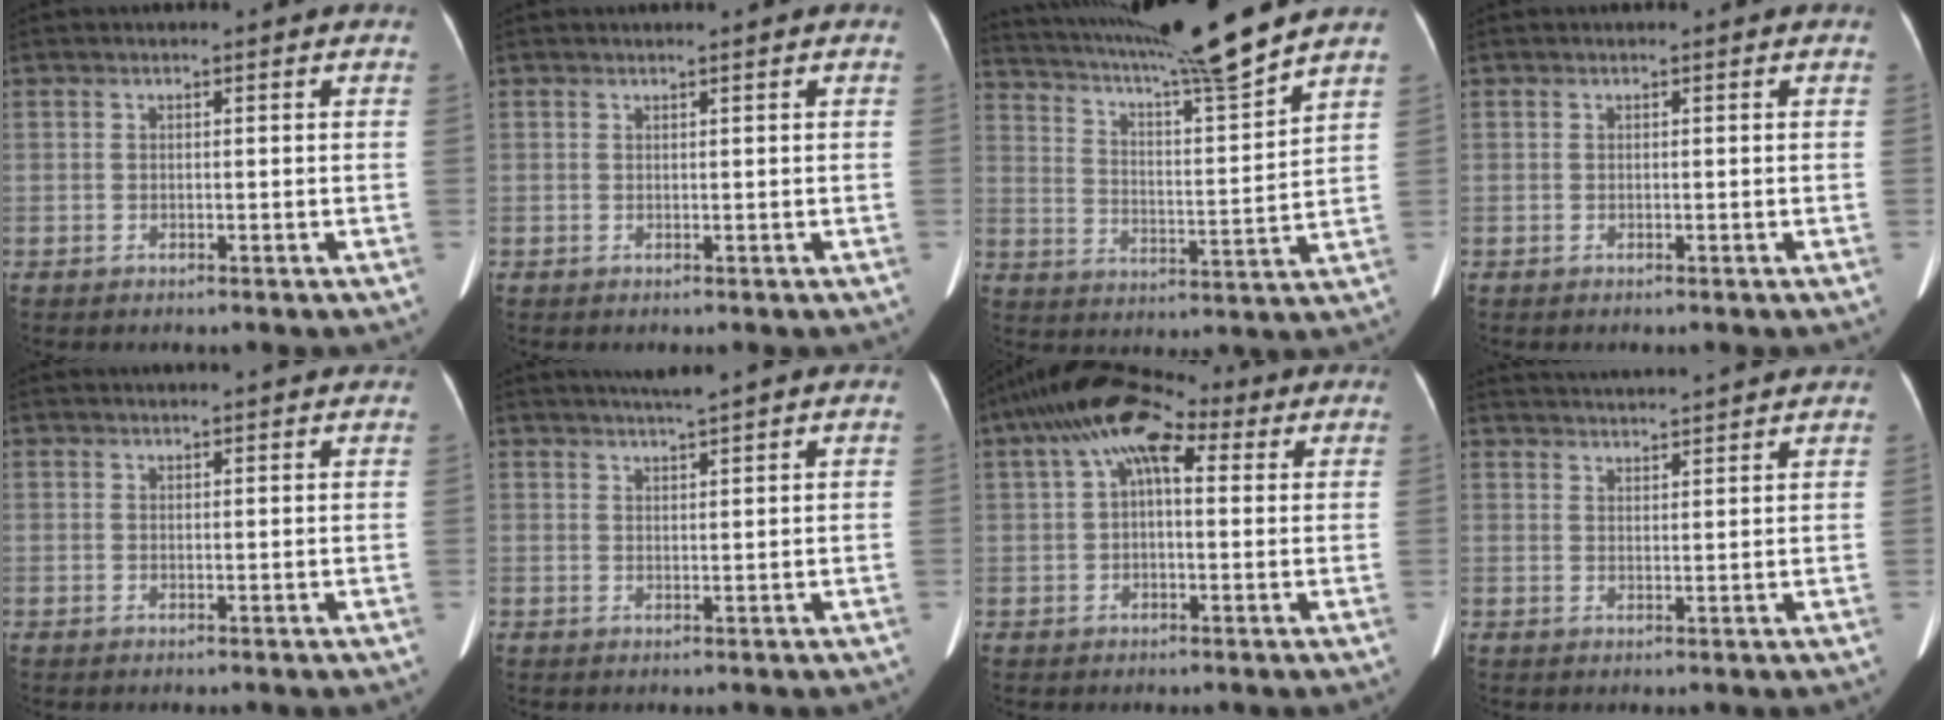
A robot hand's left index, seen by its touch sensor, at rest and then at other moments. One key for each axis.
{"total": 0.0}
{"total": 16.5, "fx": 14.5, "fy": -1.9, "fz": 7.7, "tx": -0.143, "ty": -0.026, "tz": 0.227}
{"total": 0.0}
{"total": 3.7, "fx": 3.5, "fy": 0.2, "fz": 1.1, "tx": -0.013, "ty": 0.019, "tz": 0.037}
{"total": 3.6, "fx": 3.1, "fy": -0.6, "fz": 1.8, "tx": -0.026, "ty": 0.013, "tz": 0.053}
{"total": 9.9, "fx": 4.1, "fy": 4.3, "fz": 7.9, "tx": -0.142, "ty": 0.060, "tz": 0.064}
{"total": 10.0, "fx": 9.5, "fy": 0.2, "fz": 2.9, "tx": -0.050, "ty": 0.030, "tz": 0.129}